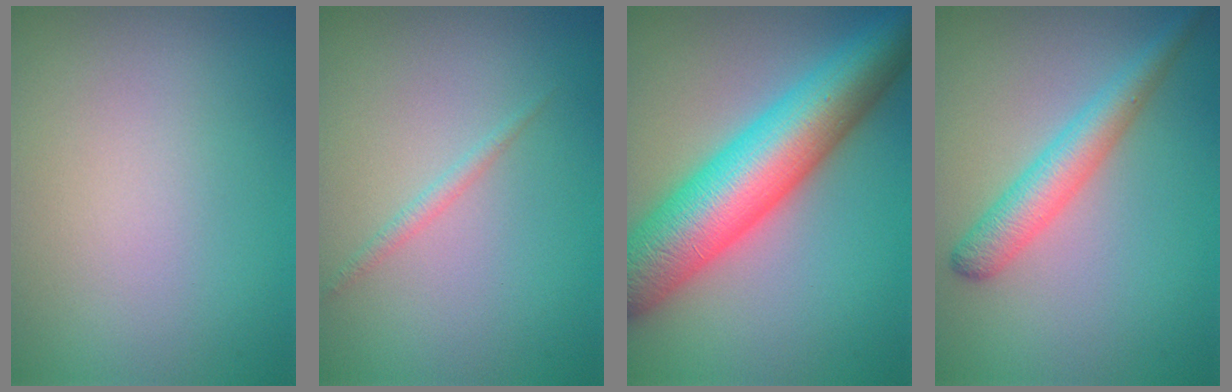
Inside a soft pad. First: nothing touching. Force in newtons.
{"total": 0.8, "press": 0.8, "slide": 0.1}
{"total": 11.1, "press": 11.1, "slide": 0.3}
{"total": 2.8, "press": 2.8, "slide": 0.2}